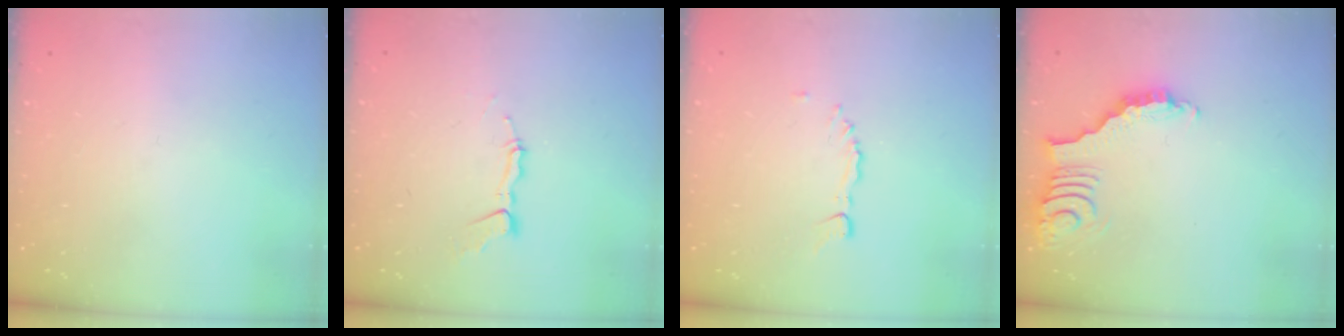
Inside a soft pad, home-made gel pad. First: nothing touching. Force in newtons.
{"total": 5.4, "press": 5.4, "slide": 0.3}
{"total": 3.1, "press": 3.1, "slide": 0.5}
{"total": 4.0, "press": 3.9, "slide": 0.7}